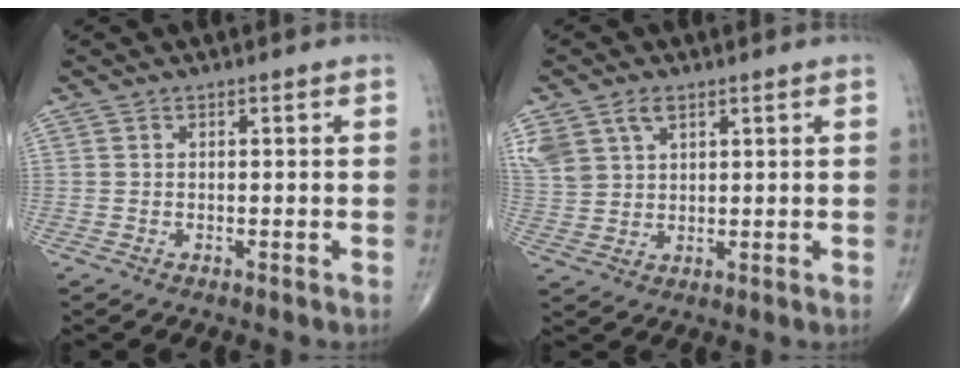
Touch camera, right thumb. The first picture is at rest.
{"total": 10.4, "force": [5.2, 7.1, 5.5], "torque": [-0.128, -0.003, 0.110]}